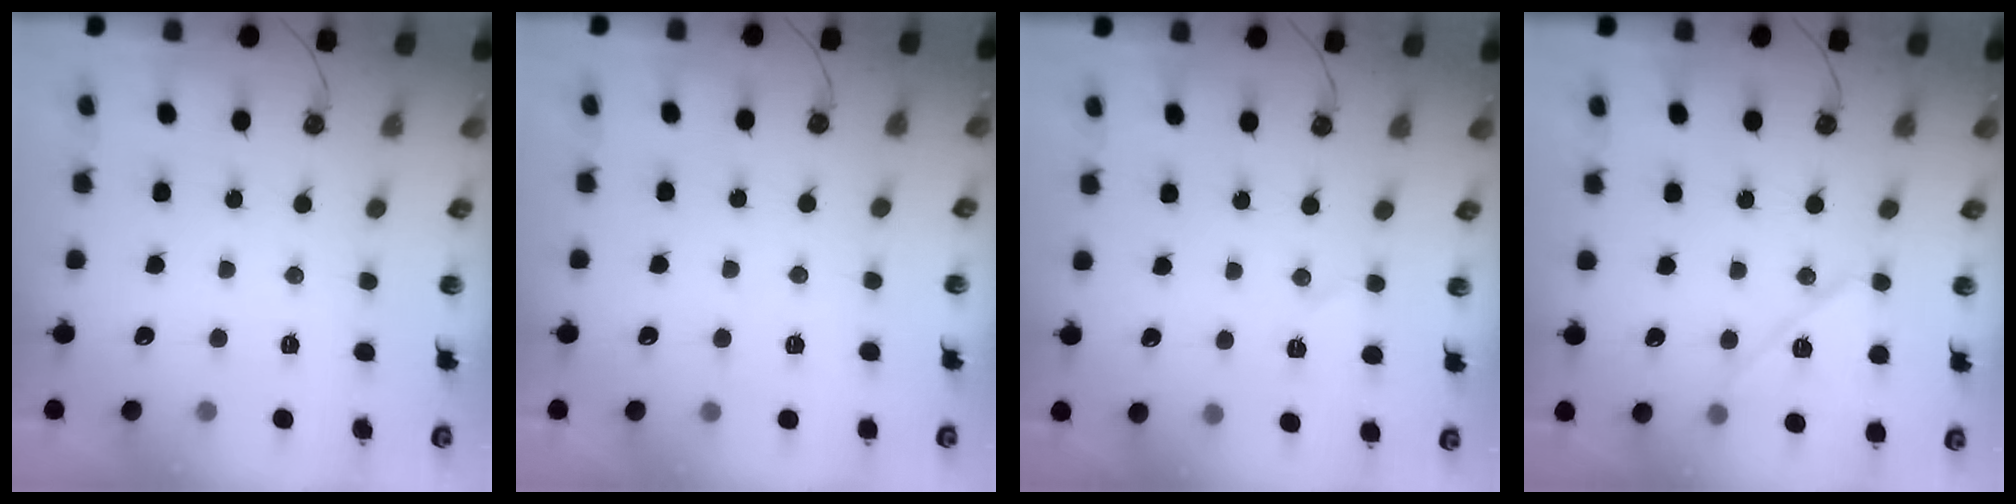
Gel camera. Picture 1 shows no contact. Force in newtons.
{"total": 4.5, "press": 4.1, "slide": 1.8}
{"total": 5.5, "press": 5.4, "slide": 0.9}
{"total": 11.6, "press": 11.6, "slide": 0.7}